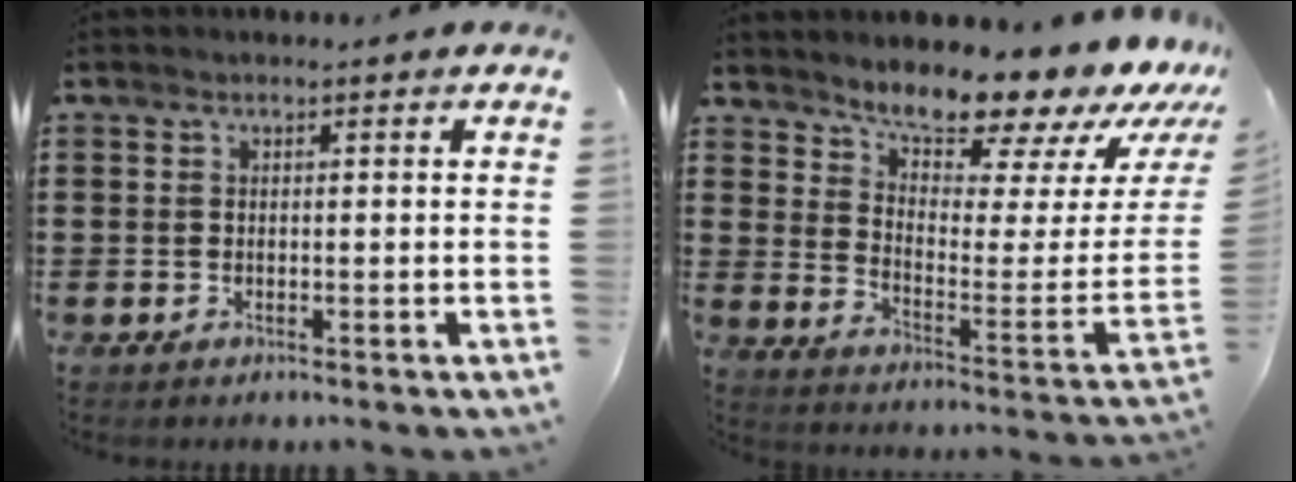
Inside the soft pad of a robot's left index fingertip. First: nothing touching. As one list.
[{"total": 10.9, "force": [9.9, 2.4, 3.8], "torque": [-0.073, -0.096, 0.164]}]